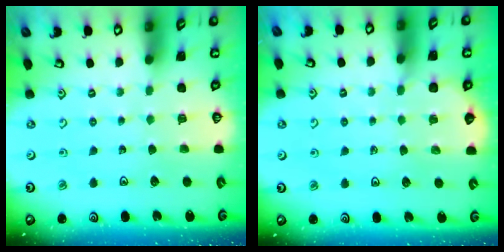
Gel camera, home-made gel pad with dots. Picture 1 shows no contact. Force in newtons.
{"total": 2.4, "press": 2.4, "slide": 0.2}